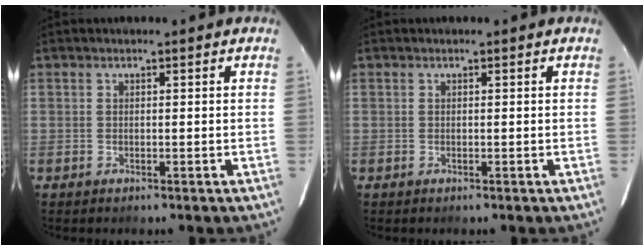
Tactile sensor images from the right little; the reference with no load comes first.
{"total": 0.0}